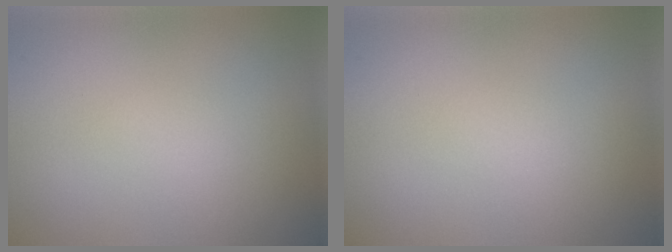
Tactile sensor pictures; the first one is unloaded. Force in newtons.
{"total": 0.0}